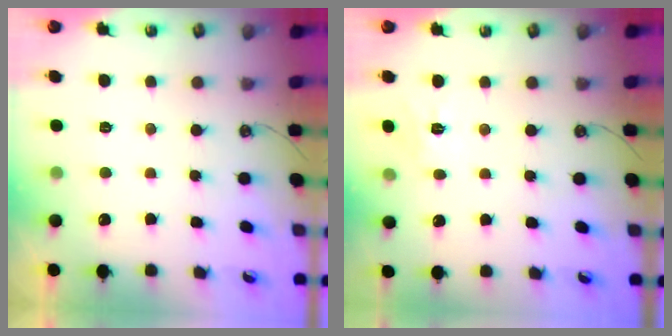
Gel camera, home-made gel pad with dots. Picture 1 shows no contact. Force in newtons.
{"total": 4.9, "press": 4.9, "slide": 0.2}